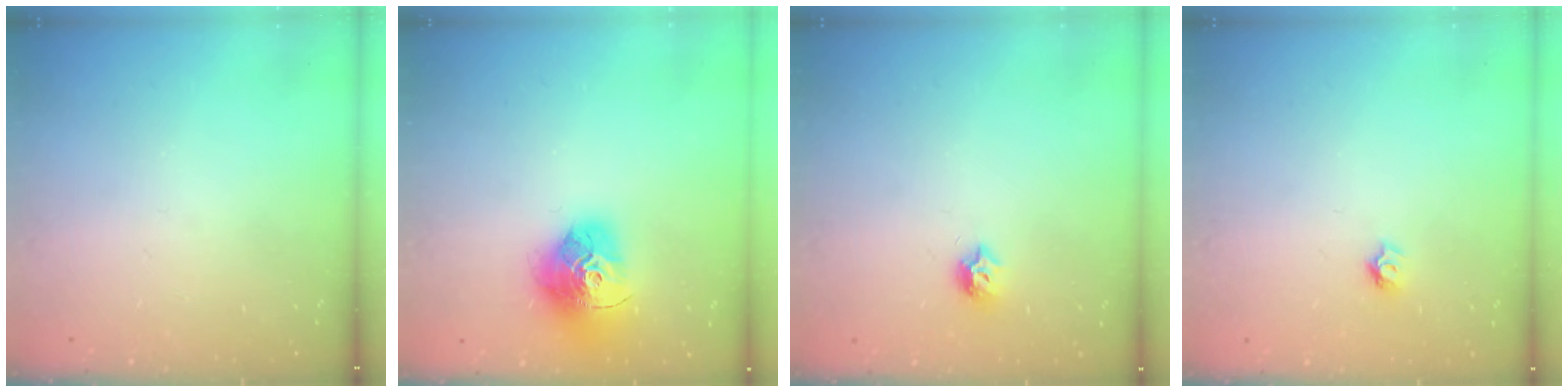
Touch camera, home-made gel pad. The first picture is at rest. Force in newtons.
{"total": 17.6, "press": 17.5, "slide": 1.9}
{"total": 6.4, "press": 6.4, "slide": 0.3}
{"total": 4.2, "press": 4.2, "slide": 0.4}